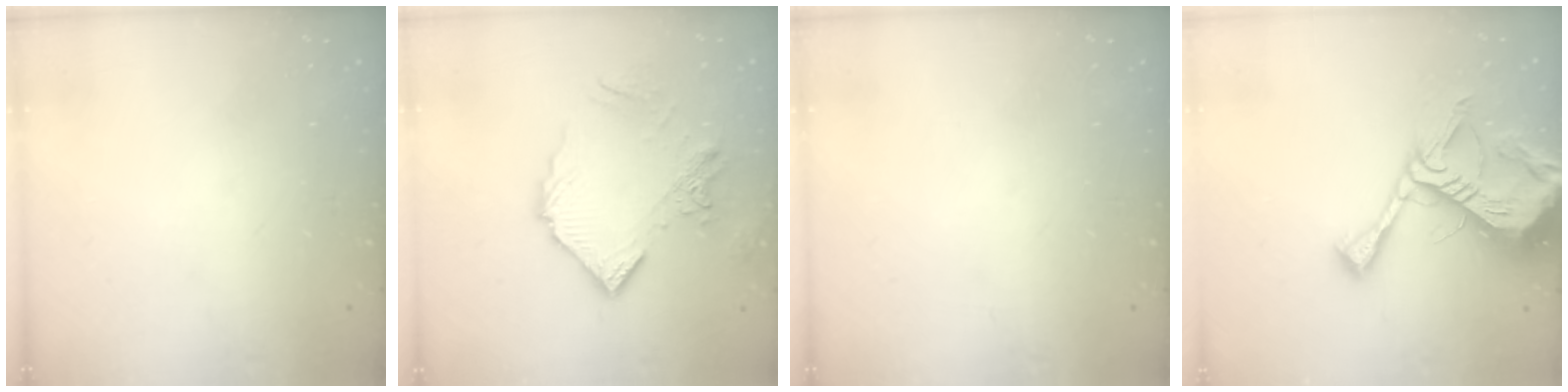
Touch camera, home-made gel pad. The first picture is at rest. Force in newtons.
{"total": 13.4, "press": 13.3, "slide": 1.5}
{"total": 0.0}
{"total": 17.4, "press": 17.3, "slide": 1.6}